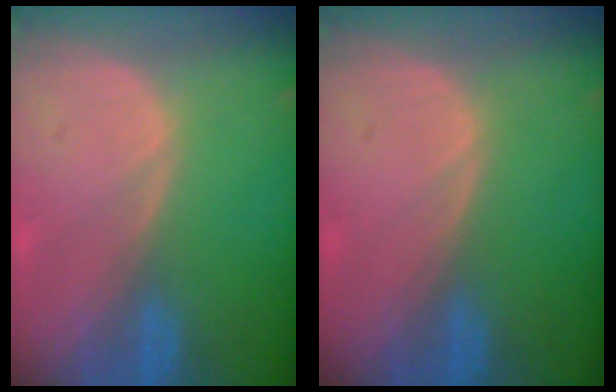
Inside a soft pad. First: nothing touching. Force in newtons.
{"total": 0.0}